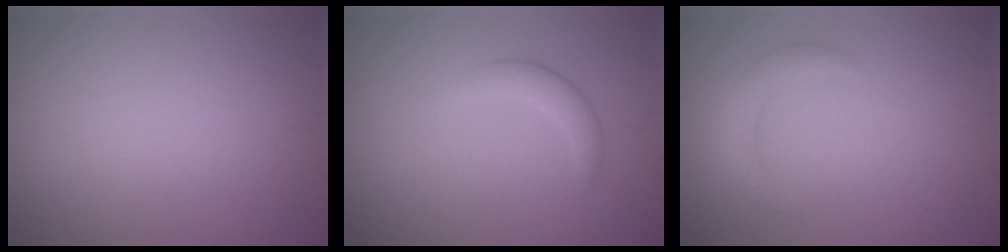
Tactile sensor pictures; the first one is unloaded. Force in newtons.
{"total": 1.8, "press": 1.8, "slide": 0.1}
{"total": 2.3, "press": 2.3, "slide": 0.1}